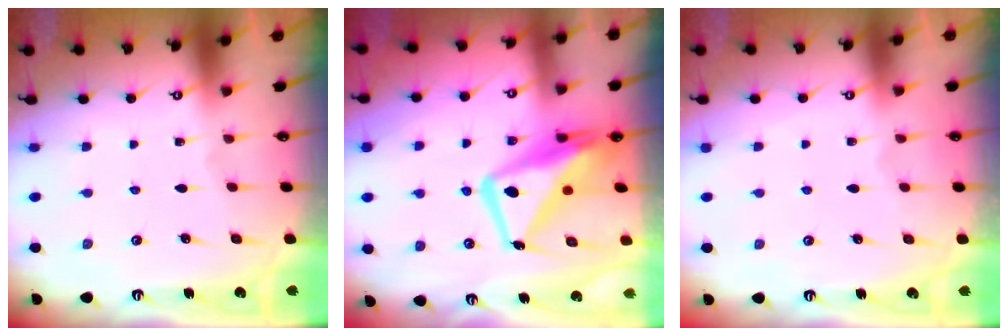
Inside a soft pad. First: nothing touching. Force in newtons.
{"total": 15.0, "press": 14.9, "slide": 1.9}
{"total": 3.7, "press": 3.7, "slide": 0.1}